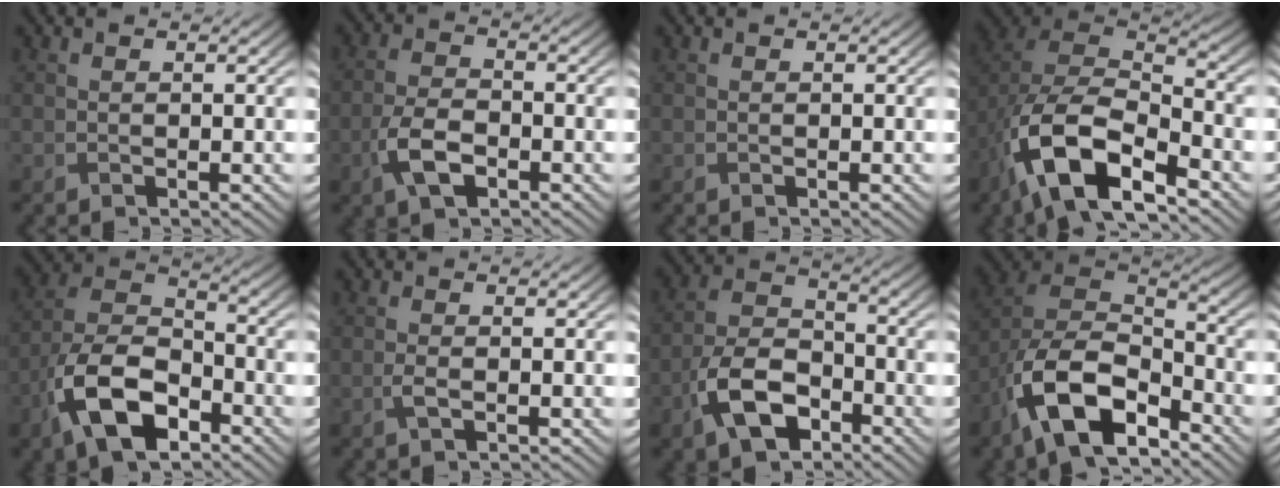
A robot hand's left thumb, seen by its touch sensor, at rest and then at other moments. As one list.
[{"total": 5.6, "force": [-2.5, 2.9, 4.1], "torque": [-0.093, -0.002, -0.058]}, {"total": 0.0}, {"total": 13.9, "force": [-7.1, 6.7, 9.9], "torque": [-0.211, -0.022, -0.142]}, {"total": 12.5, "force": [-6.4, 6.6, 8.5], "torque": [-0.182, -0.006, -0.137]}, {"total": 1.4, "force": [-0.5, 0.5, 1.3], "torque": [-0.031, 0.000, -0.011]}, {"total": 9.2, "force": [-4.7, 5.2, 6.0], "torque": [-0.128, 0.001, -0.106]}, {"total": 13.6, "force": [-8.1, 6.5, 8.9], "torque": [-0.191, -0.017, -0.167]}]